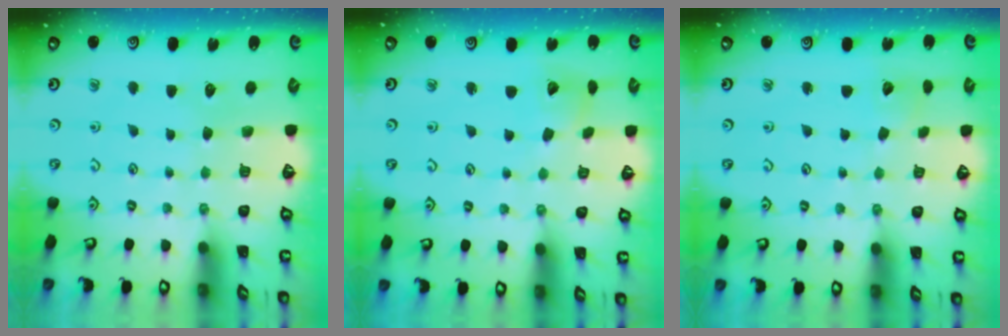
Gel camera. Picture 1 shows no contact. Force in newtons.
{"total": 5.5, "press": 5.4, "slide": 0.6}
{"total": 5.2, "press": 5.1, "slide": 0.4}